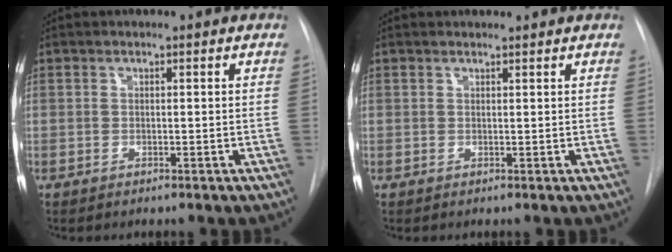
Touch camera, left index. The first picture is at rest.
{"total": 1.5, "force": [1.4, 0.1, 0.2], "torque": [-0.008, 0.008, 0.020]}